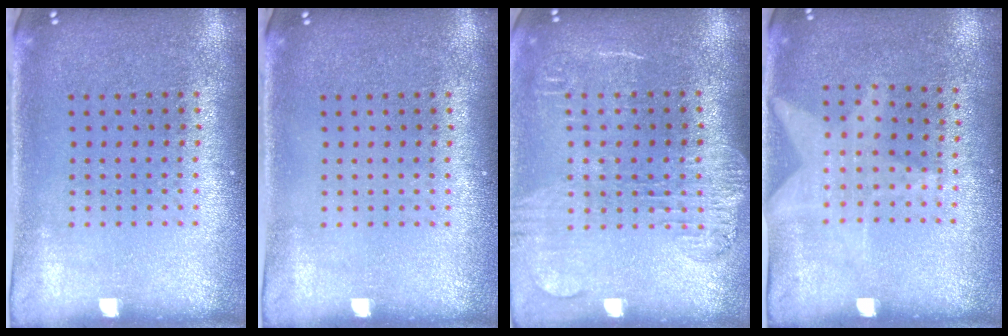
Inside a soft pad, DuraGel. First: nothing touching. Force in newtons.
{"total": 0.0}
{"total": 1.8, "press": 1.5, "slide": 1.0}
{"total": 1.1, "press": 0.8, "slide": 0.8}